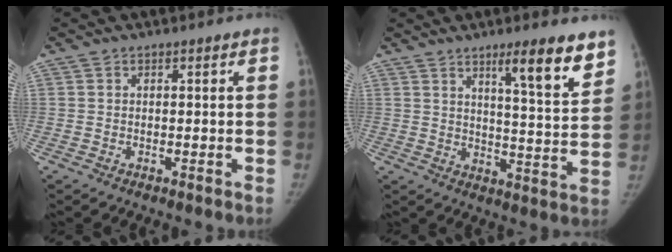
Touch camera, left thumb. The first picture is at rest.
{"total": 11.8, "force": [7.8, 1.6, 8.7], "torque": [-0.105, -0.051, 0.116]}